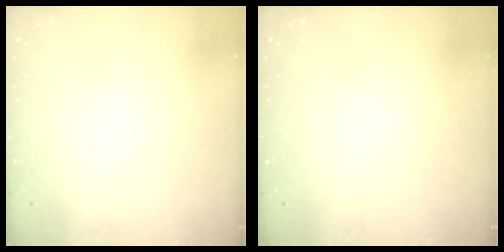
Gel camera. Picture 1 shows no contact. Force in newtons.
{"total": 0.0}